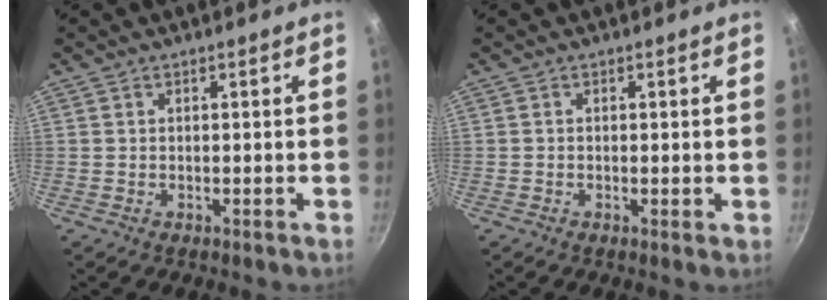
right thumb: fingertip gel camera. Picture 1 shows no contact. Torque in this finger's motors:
{"motor_torque": [-0.28, 0.06, -0.17, -0.09, -0.02]}